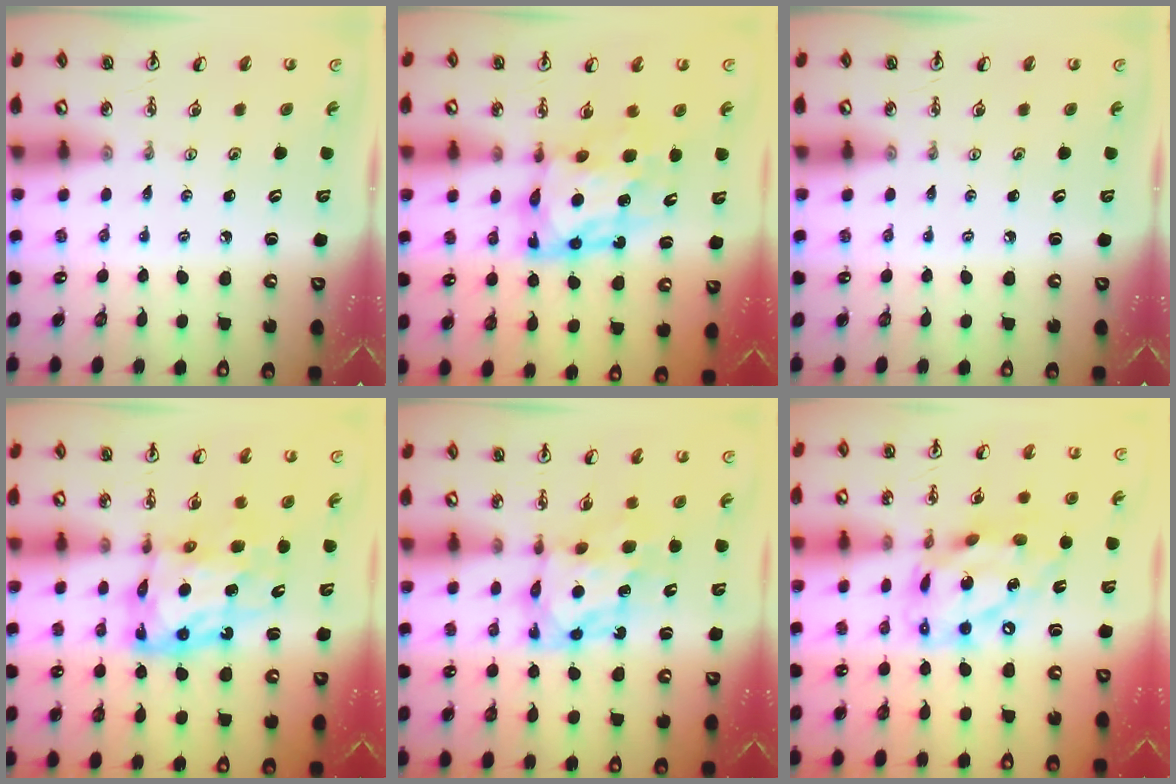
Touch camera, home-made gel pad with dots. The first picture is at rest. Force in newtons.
{"total": 10.0, "press": 9.9, "slide": 1.2}
{"total": 0.0}
{"total": 12.2, "press": 12.1, "slide": 1.2}
{"total": 7.5, "press": 7.5, "slide": 0.6}
{"total": 18.4, "press": 18.3, "slide": 1.6}